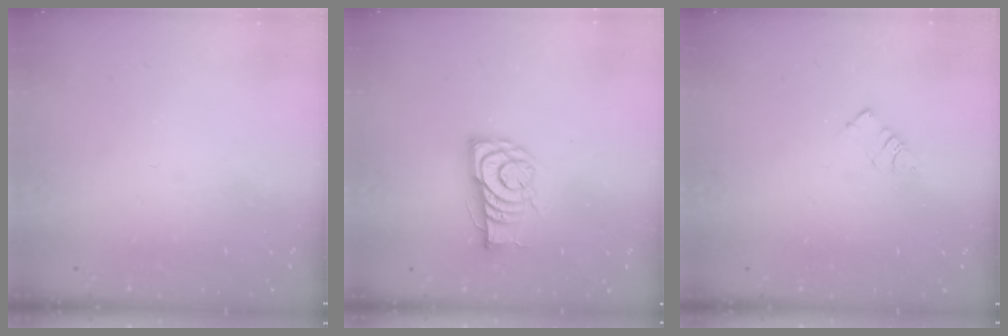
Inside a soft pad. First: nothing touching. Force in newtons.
{"total": 11.1, "press": 11.0, "slide": 0.6}
{"total": 3.0, "press": 3.0, "slide": 0.4}